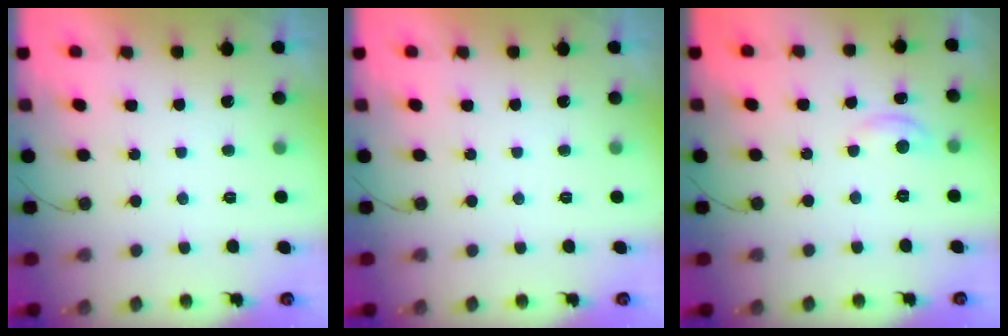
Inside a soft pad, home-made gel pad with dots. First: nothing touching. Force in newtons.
{"total": 0.0}
{"total": 3.7, "press": 3.7, "slide": 0.3}